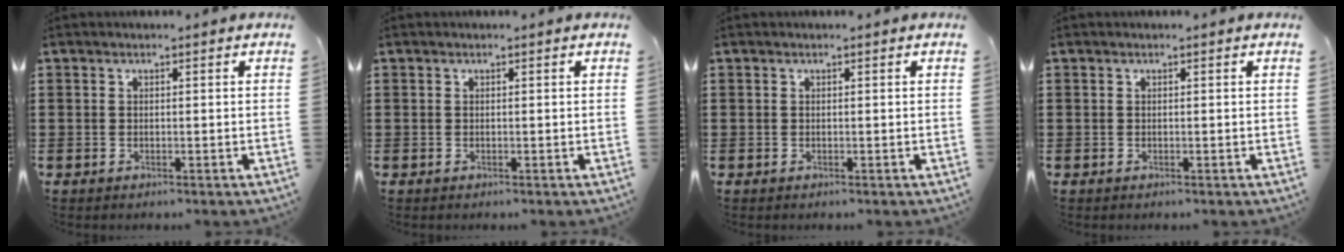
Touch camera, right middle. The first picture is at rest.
{"total": 0.0}
{"total": 0.0}
{"total": 0.0}